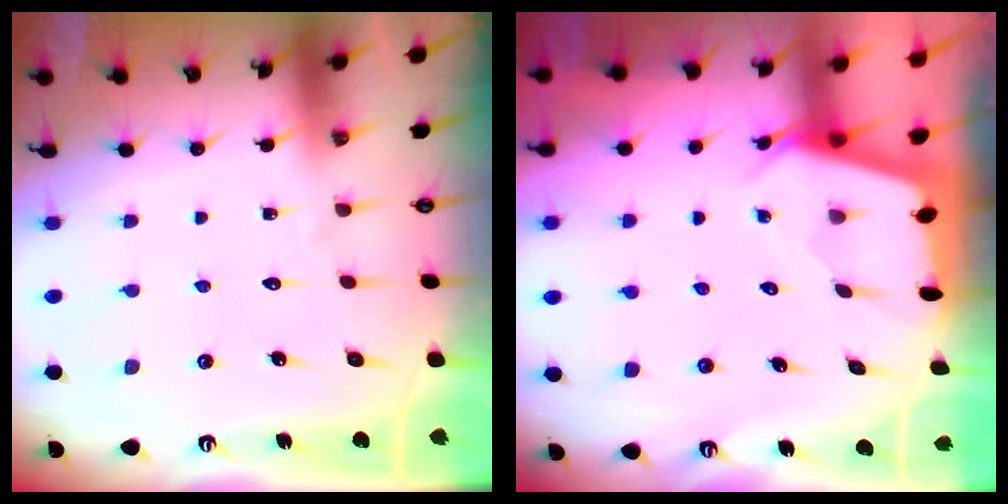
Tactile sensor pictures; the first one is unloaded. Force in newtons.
{"total": 2.4, "press": 2.4, "slide": 0.3}